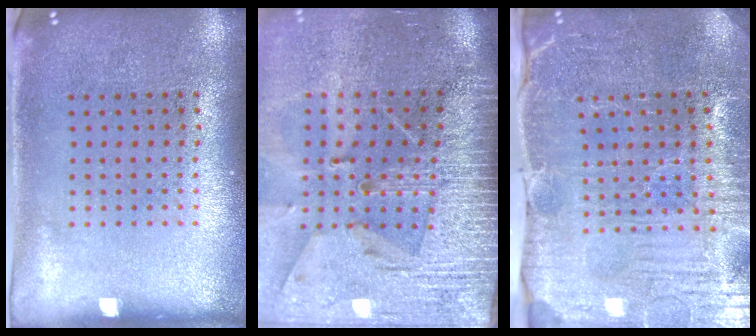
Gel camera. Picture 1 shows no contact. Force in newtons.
{"total": 4.1, "press": 3.5, "slide": 2.2}
{"total": 3.9, "press": 3.8, "slide": 0.5}